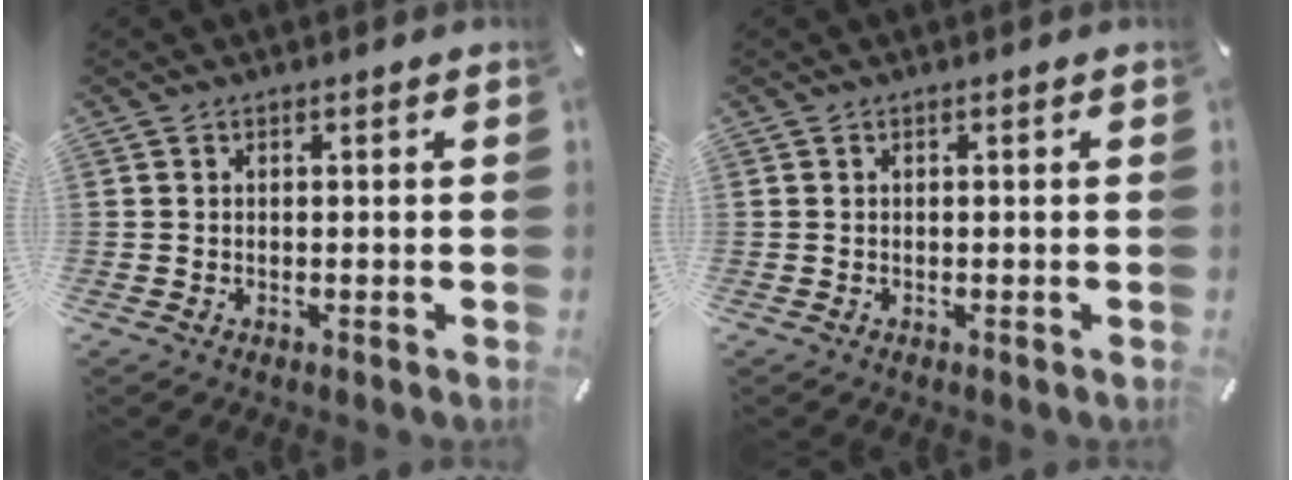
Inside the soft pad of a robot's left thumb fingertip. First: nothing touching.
{"total": 0.0}